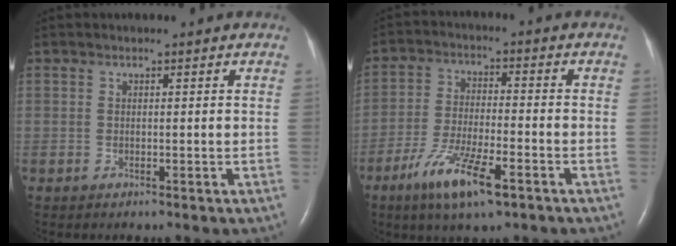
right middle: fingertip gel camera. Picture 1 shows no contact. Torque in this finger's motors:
{"motor_torque": [1.16, -0.98, 0.22, 0.16]}